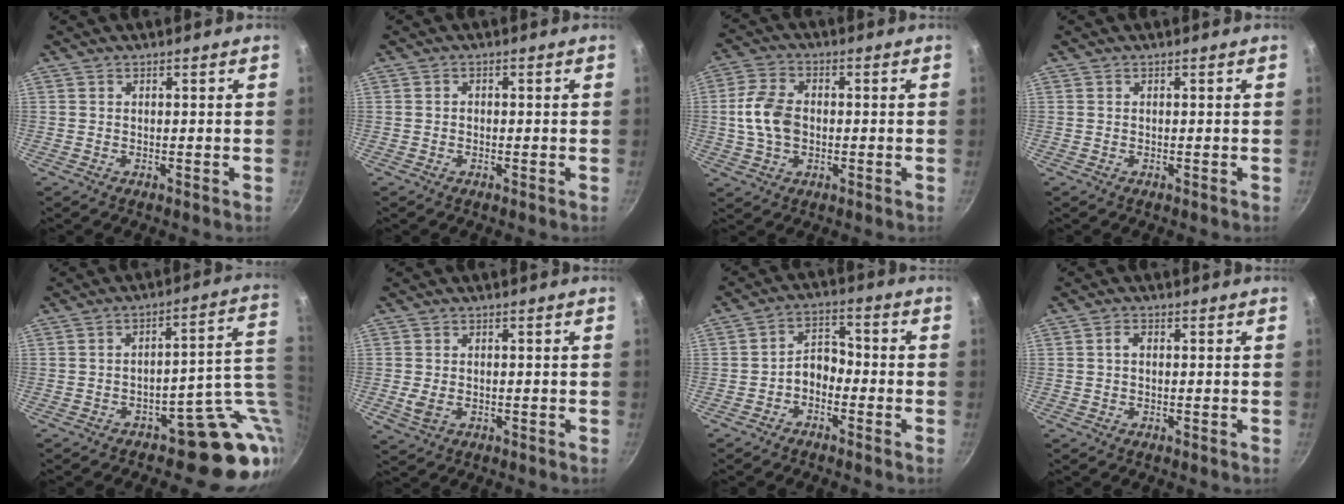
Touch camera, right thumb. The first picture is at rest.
{"total": 0.7, "force": [-0.3, 0.6, 0.3], "torque": [-0.004, 0.002, -0.006]}
{"total": 9.0, "force": [-0.4, 6.2, 6.5], "torque": [-0.120, 0.014, -0.012]}
{"total": 0.0}
{"total": 13.1, "force": [-2.3, 7.5, 10.4], "torque": [-0.056, 0.024, -0.029]}
{"total": 3.5, "force": [-0.6, 2.4, 2.4], "torque": [-0.047, -0.003, -0.007]}
{"total": 5.1, "force": [-2.2, 3.5, 3.0], "torque": [-0.030, 0.039, -0.047]}
{"total": 1.4, "force": [0.0, 1.0, 1.1], "torque": [-0.018, 0.006, -0.001]}